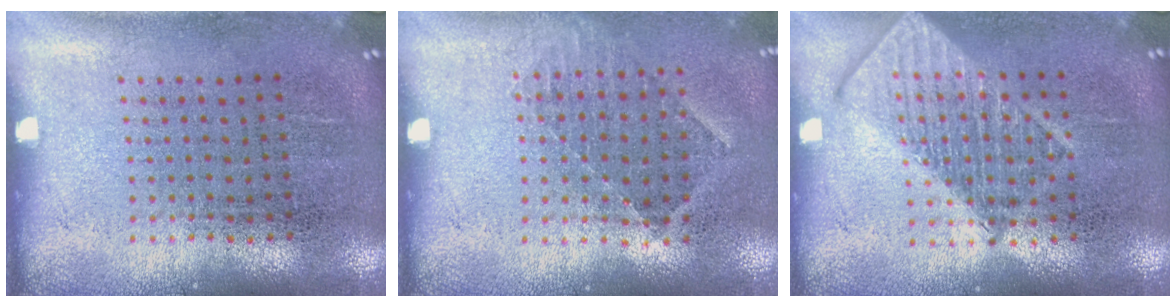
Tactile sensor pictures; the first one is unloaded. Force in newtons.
{"total": 0.9, "press": 0.8, "slide": 0.3}
{"total": 2.9, "press": 2.9, "slide": 0.4}